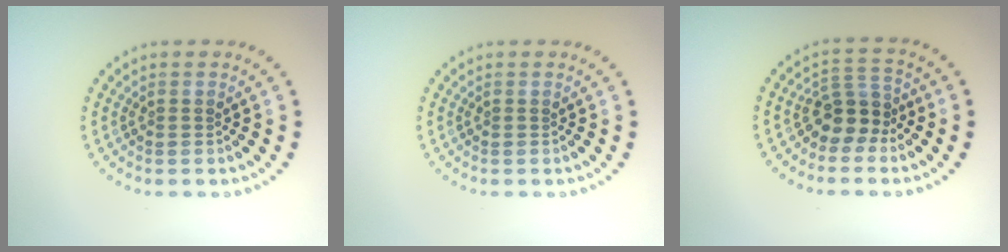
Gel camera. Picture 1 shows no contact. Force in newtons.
{"total": 0.0}
{"total": 2.9, "press": 2.4, "slide": 1.7}